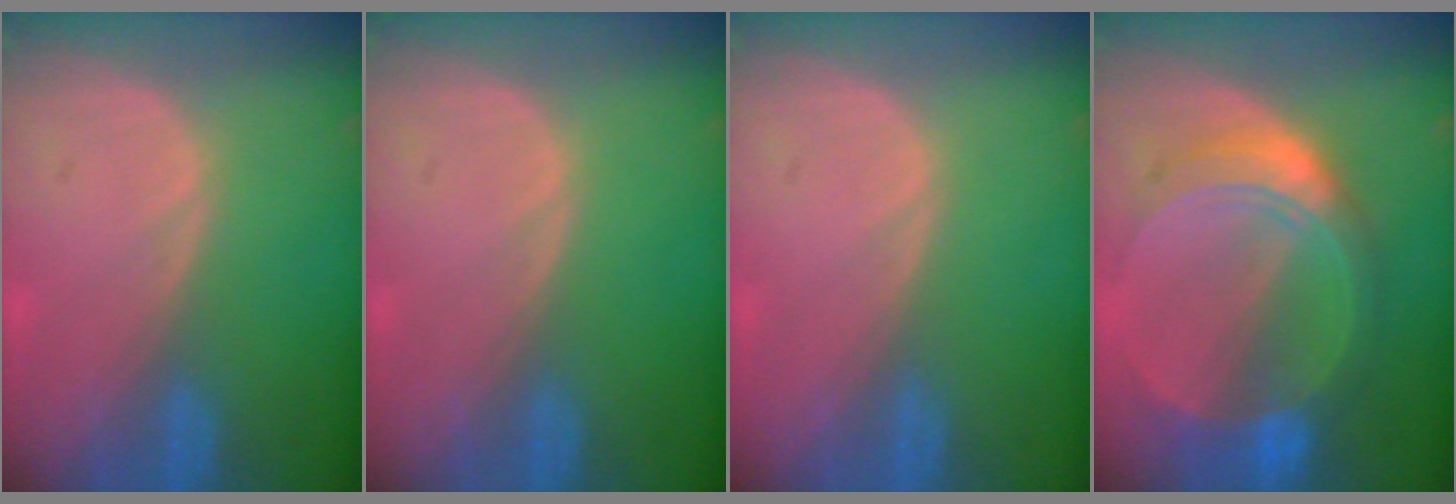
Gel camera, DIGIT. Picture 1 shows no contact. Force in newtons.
{"total": 0.0}
{"total": 0.0}
{"total": 8.7, "press": 8.7, "slide": 0.6}